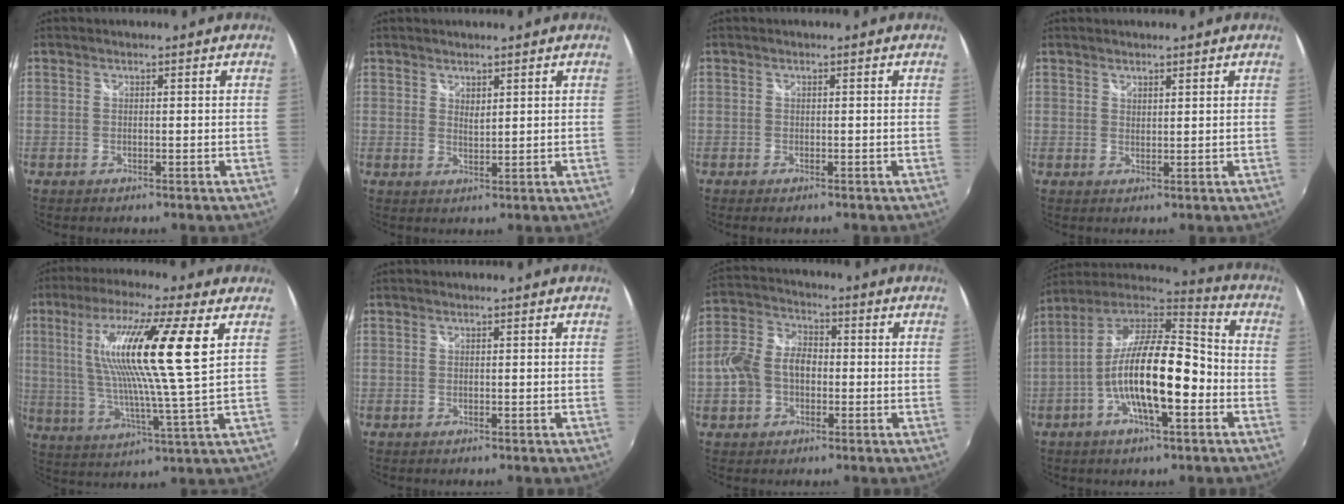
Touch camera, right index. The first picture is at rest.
{"total": 1.7, "force": [1.3, 0.8, 0.7], "torque": [-0.010, -0.002, 0.023]}
{"total": 0.9, "force": [-0.7, 0.4, 0.5], "torque": [-0.010, -0.005, -0.013]}
{"total": 1.4, "force": [1.3, 0.4, 0.4], "torque": [-0.003, 0.001, 0.021]}
{"total": 17.6, "force": [5.6, 1.0, 16.7], "torque": [-0.292, 0.007, 0.098]}
{"total": 0.0}
{"total": 9.2, "force": [-1.8, 6.9, 5.8], "torque": [-0.128, 0.021, -0.033]}
{"total": 17.6, "force": [-4.5, 5.4, 16.2], "torque": [-0.295, 0.000, -0.088]}